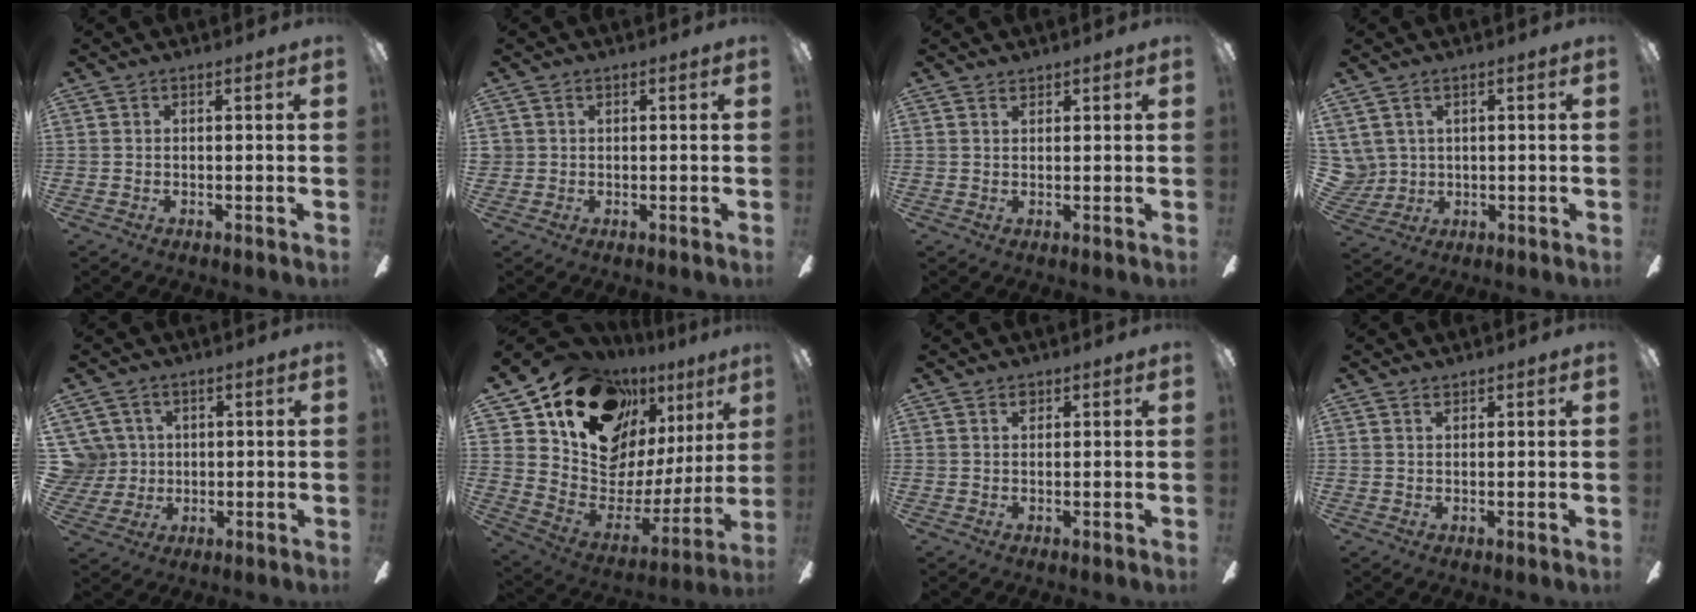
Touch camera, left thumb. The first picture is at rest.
{"total": 1.3, "force": [0.3, 1.3, 0.1], "torque": [-0.003, 0.004, 0.003]}
{"total": 1.1, "force": [0.9, 0.5, 0.3], "torque": [-0.006, 0.000, 0.018]}
{"total": 4.8, "force": [2.1, 4.3, 0.7], "torque": [-0.045, -0.001, 0.041]}
{"total": 7.2, "force": [1.9, 6.9, 0.9], "torque": [-0.044, 0.003, 0.039]}
{"total": 18.2, "force": [13.6, 9.7, 7.3], "torque": [-0.133, -0.106, 0.253]}
{"total": 1.0, "force": [0.7, 0.6, 0.4], "torque": [-0.001, -0.002, 0.010]}
{"total": 0.9, "force": [0.8, 0.4, 0.2], "torque": [-0.006, 0.000, 0.016]}